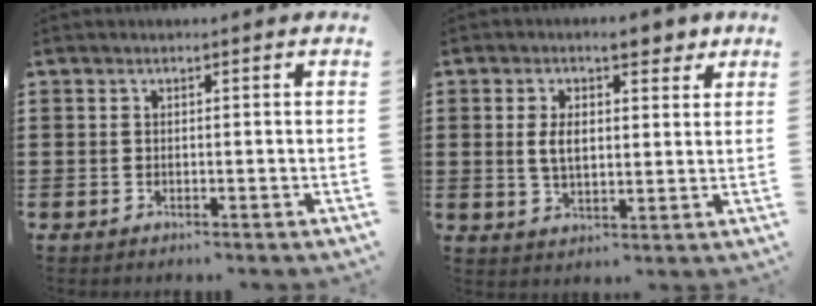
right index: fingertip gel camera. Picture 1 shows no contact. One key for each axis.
{"total": 6.2, "fx": 2.0, "fy": 3.3, "fz": 4.9, "tx": -0.091, "ty": 0.005, "tz": 0.030}